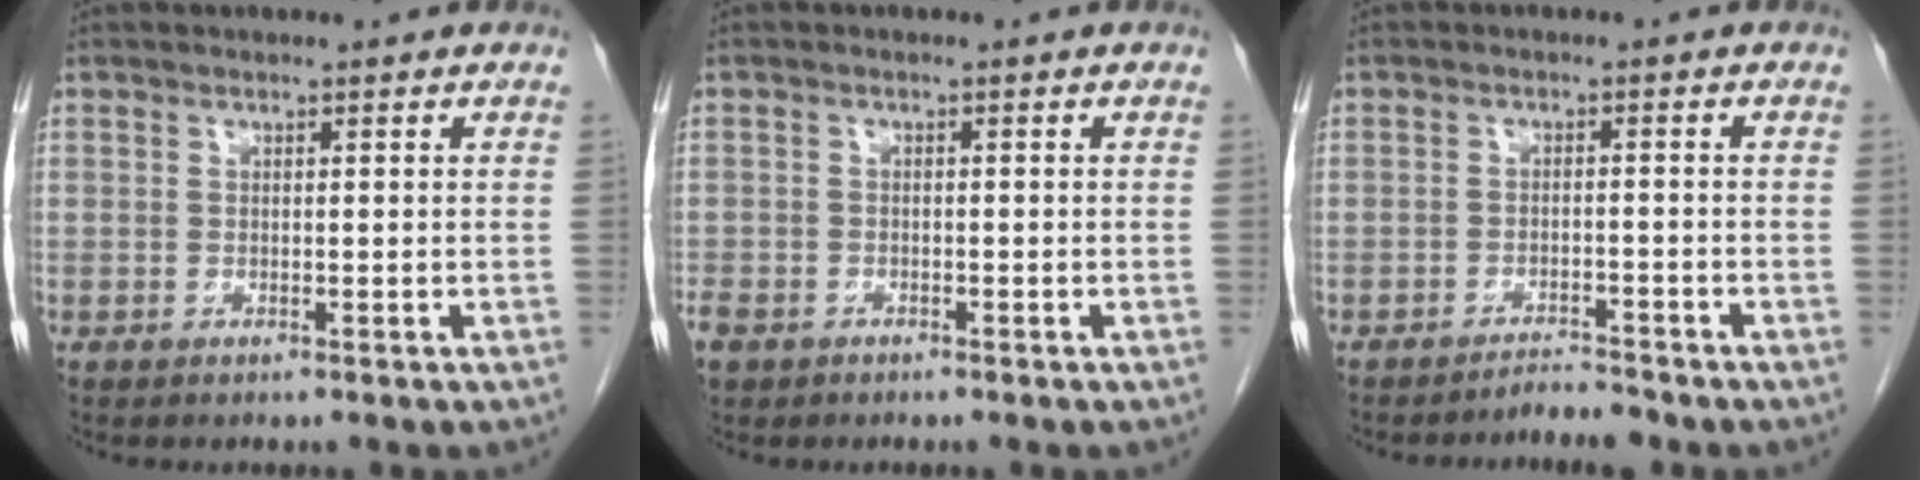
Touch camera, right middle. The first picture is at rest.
{"total": 3.2, "force": [-2.2, 2.1, 1.1], "torque": [-0.029, -0.002, -0.037]}
{"total": 2.6, "force": [-2.6, -0.3, 0.2], "torque": [-0.003, -0.012, -0.040]}